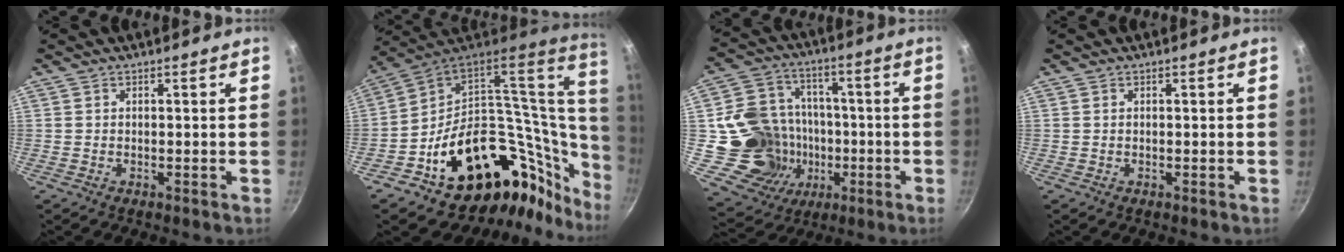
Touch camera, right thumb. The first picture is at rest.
{"total": 33.4, "force": [1.2, 25.1, 22.0], "torque": [-0.281, 0.010, 0.040]}
{"total": 19.1, "force": [-2.3, 17.2, 7.8], "torque": [-0.114, 0.039, -0.028]}
{"total": 0.0}